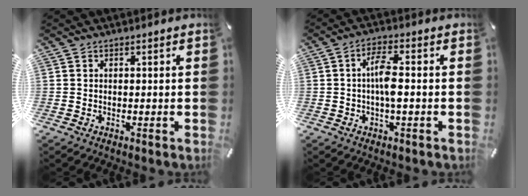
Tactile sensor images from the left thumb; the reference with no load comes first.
{"total": 6.1, "force": [-0.4, 1.7, 5.9], "torque": [-0.120, 0.001, -0.014]}